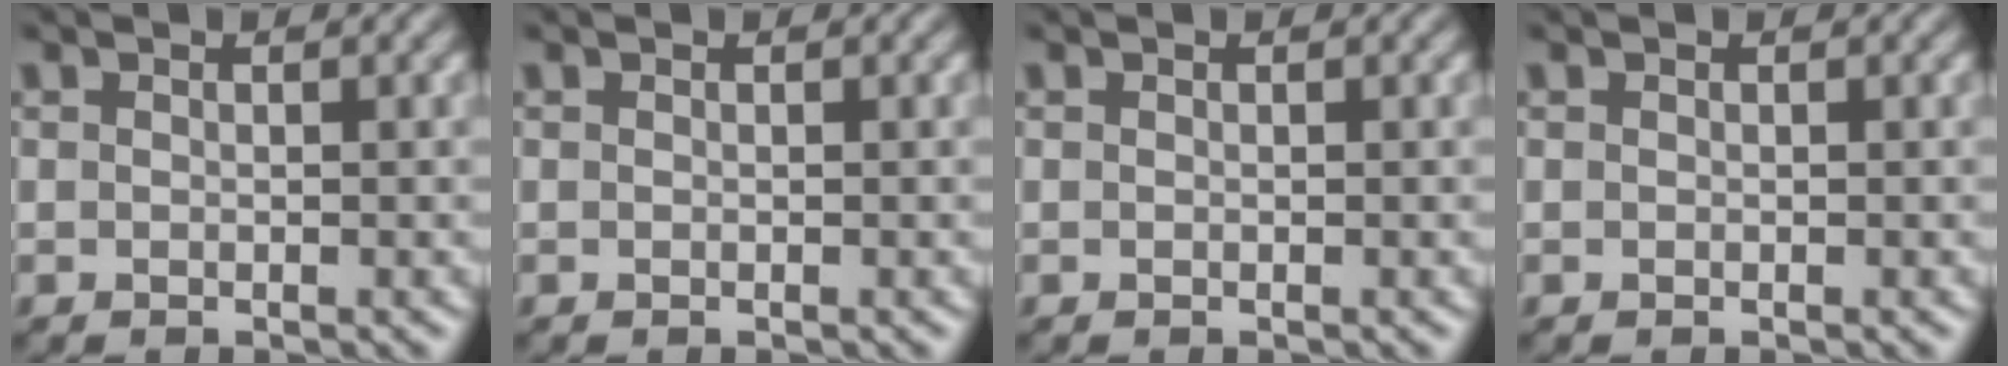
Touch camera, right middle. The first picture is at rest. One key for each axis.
{"total": 0.0}
{"total": 0.0}
{"total": 0.0}